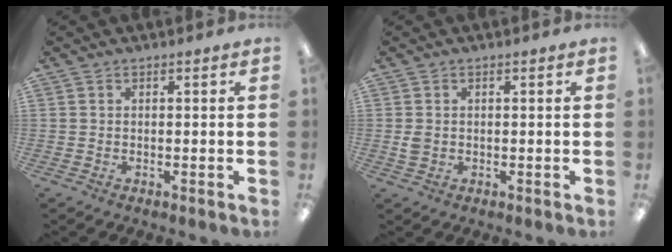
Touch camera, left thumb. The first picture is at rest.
{"total": 2.0, "force": [0.1, 1.5, 1.2], "torque": [-0.024, 0.005, 0.001]}